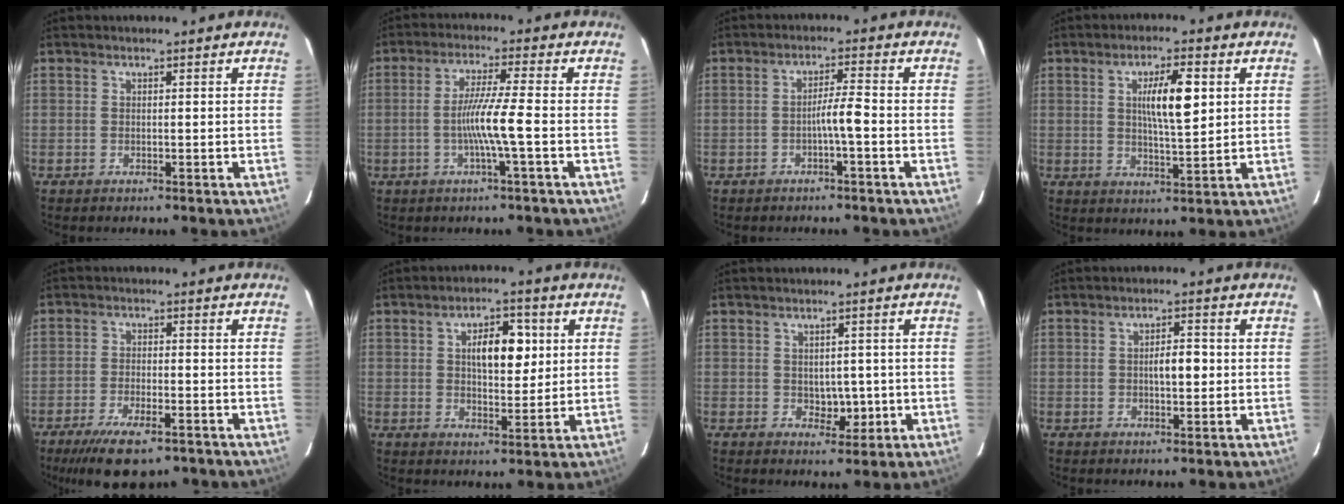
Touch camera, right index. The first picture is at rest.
{"total": 6.6, "force": [-1.5, -1.0, 6.3], "torque": [-0.121, -0.001, -0.030]}
{"total": 3.3, "force": [-1.2, -0.2, 3.0], "torque": [-0.046, 0.006, -0.021]}
{"total": 7.8, "force": [2.0, 1.4, 7.4], "torque": [-0.127, 0.005, 0.036]}
{"total": 9.1, "force": [-6.5, 2.5, 6.0], "torque": [-0.103, -0.016, -0.101]}
{"total": 7.6, "force": [1.9, 3.3, 6.6], "torque": [-0.103, 0.013, 0.033]}
{"total": 3.4, "force": [-0.4, 2.5, 2.3], "torque": [-0.025, 0.004, 0.004]}
{"total": 3.7, "force": [0.0, 1.4, 3.4], "torque": [-0.057, 0.009, 0.003]}